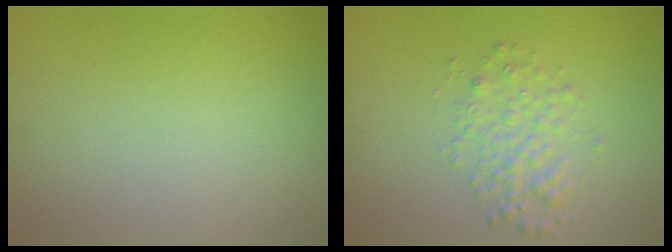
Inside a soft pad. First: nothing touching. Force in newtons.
{"total": 2.6, "press": 2.6, "slide": 0.1}